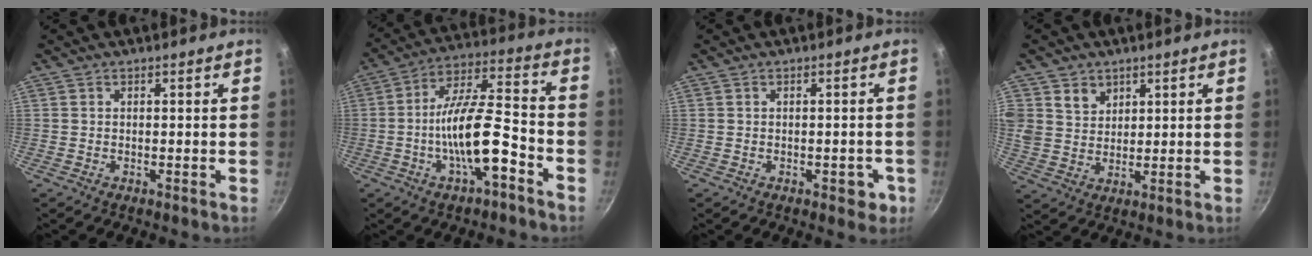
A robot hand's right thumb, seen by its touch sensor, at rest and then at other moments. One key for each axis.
{"total": 13.9, "fx": -5.5, "fy": 4.4, "fz": 12.0, "tx": -0.198, "ty": 0.049, "tz": -0.100}
{"total": 3.3, "fx": -1.1, "fy": 2.0, "fz": 2.4, "tx": -0.003, "ty": 0.015, "tz": -0.010}
{"total": 9.0, "fx": 4.2, "fy": 7.3, "fz": 3.2, "tx": -0.049, "ty": -0.009, "tz": 0.088}